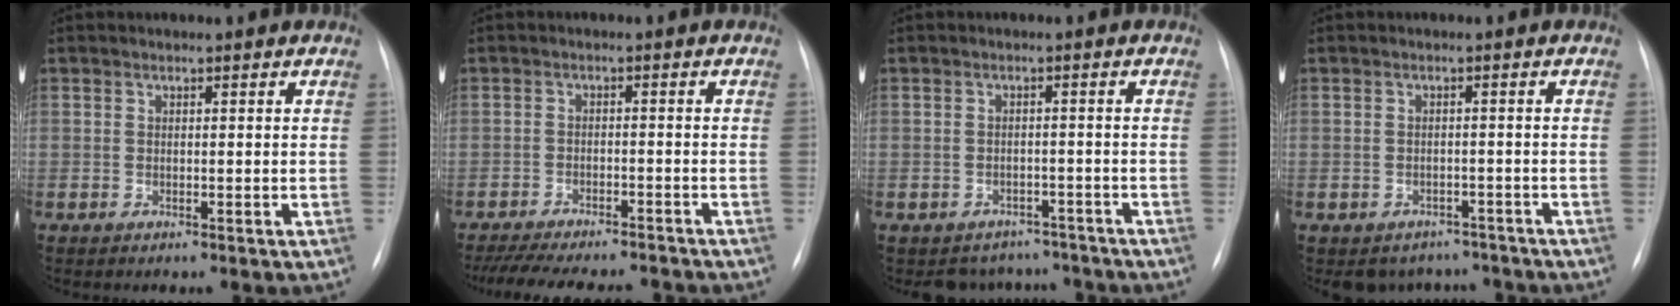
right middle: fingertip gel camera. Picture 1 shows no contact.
{"total": 15.9, "force": [-14.2, 3.4, 6.5], "torque": [-0.142, -0.014, -0.194]}
{"total": 5.7, "force": [-5.0, 2.7, -0.5], "torque": [0.017, 0.021, -0.062]}
{"total": 5.6, "force": [-4.8, 2.9, 0.1], "torque": [0.013, 0.018, -0.059]}